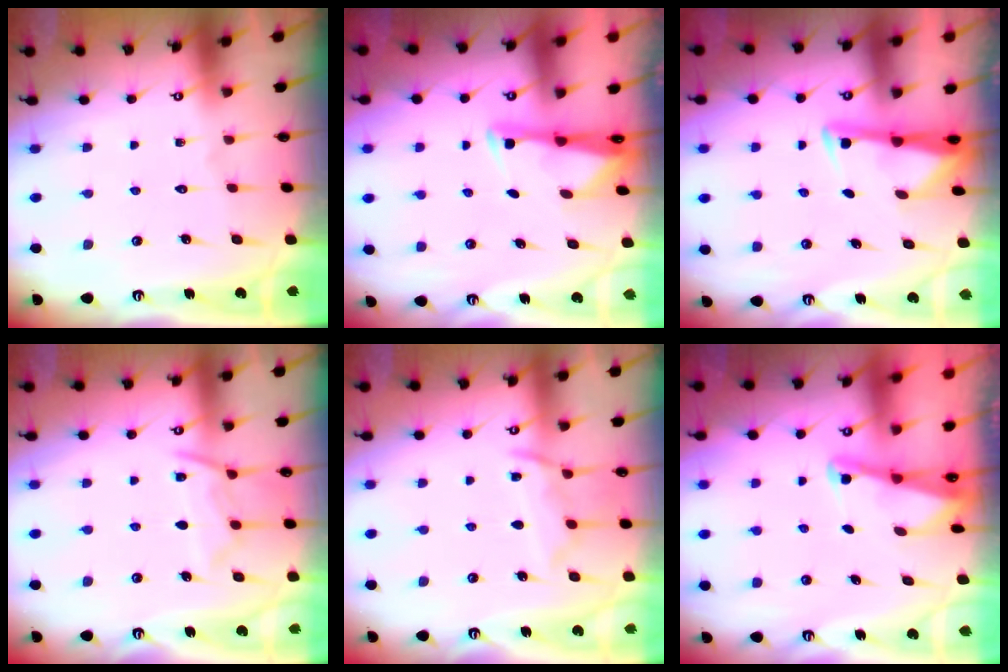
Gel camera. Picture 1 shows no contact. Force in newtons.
{"total": 2.6, "press": 2.6, "slide": 0.4}
{"total": 3.1, "press": 3.1, "slide": 0.4}
{"total": 10.3, "press": 10.3, "slide": 1.0}
{"total": 10.2, "press": 10.1, "slide": 1.1}
{"total": 2.0, "press": 2.0, "slide": 0.2}